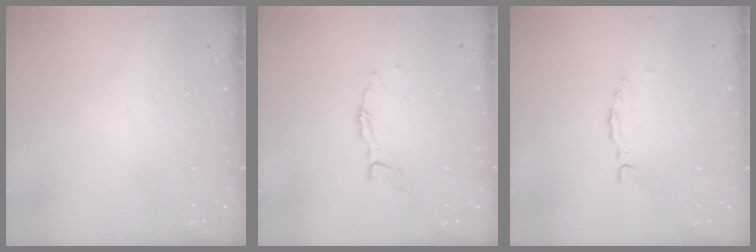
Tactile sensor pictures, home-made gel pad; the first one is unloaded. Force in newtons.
{"total": 4.8, "press": 4.8, "slide": 0.4}
{"total": 0.0}